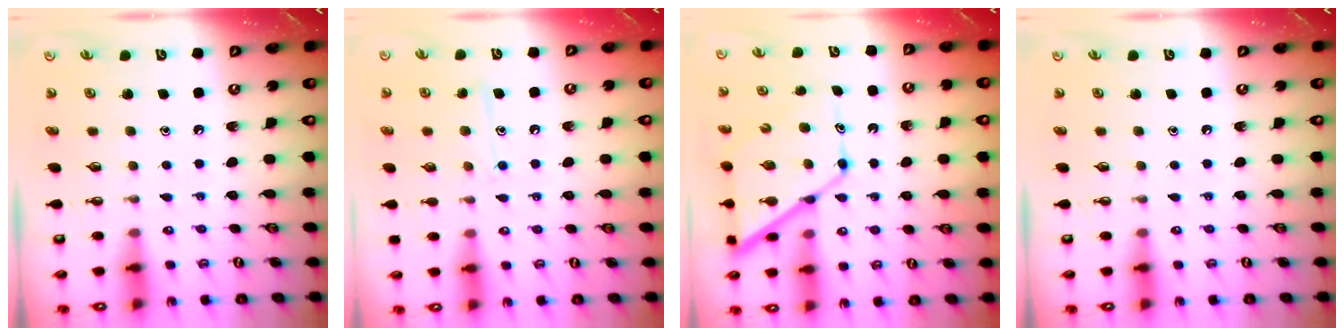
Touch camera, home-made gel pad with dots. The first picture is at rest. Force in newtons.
{"total": 9.2, "press": 9.1, "slide": 0.7}
{"total": 13.3, "press": 13.2, "slide": 1.2}
{"total": 0.0}